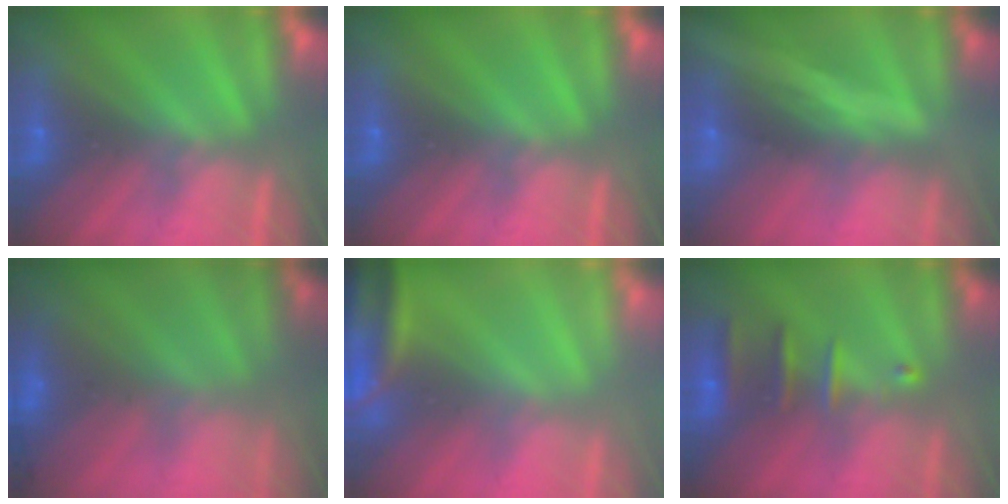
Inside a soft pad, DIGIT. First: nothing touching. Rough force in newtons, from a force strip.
{"total": 0.0}
{"total": 1.9}
{"total": 3.4}
{"total": 3.9}
{"total": 2.5}